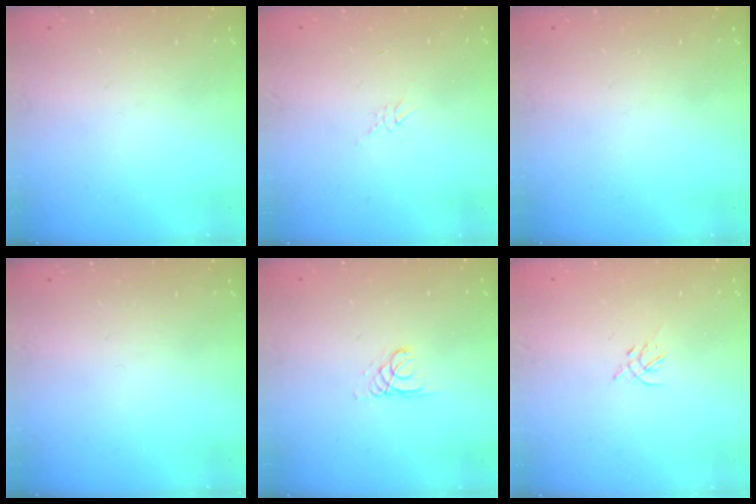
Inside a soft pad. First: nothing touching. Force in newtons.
{"total": 2.6, "press": 2.6, "slide": 0.2}
{"total": 0.0}
{"total": 0.0}
{"total": 1.3, "press": 1.3, "slide": 0.1}
{"total": 1.4, "press": 1.3, "slide": 0.5}